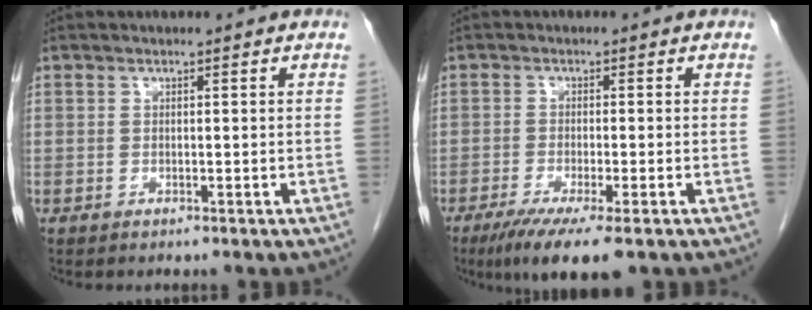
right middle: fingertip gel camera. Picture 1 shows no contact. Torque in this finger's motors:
{"motor_torque": [1.26, -0.88, 0.17, 0.07]}